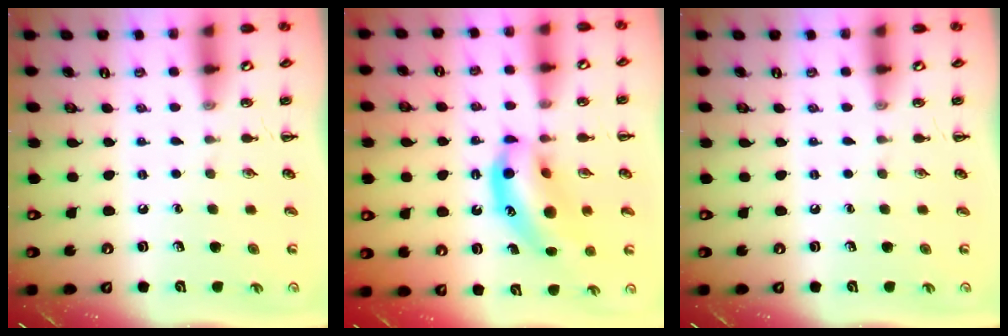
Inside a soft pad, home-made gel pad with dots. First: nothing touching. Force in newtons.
{"total": 13.0, "press": 12.6, "slide": 3.2}
{"total": 0.0}